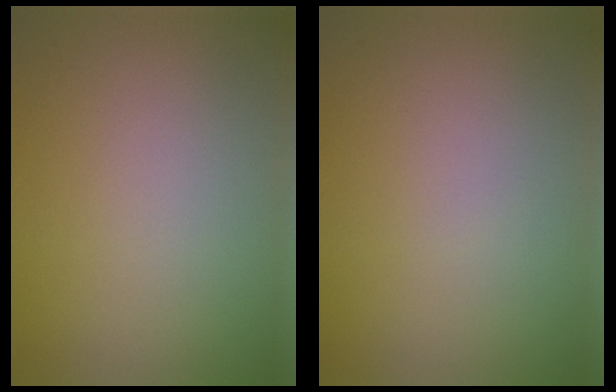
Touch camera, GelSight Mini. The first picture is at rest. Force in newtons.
{"total": 0.0}